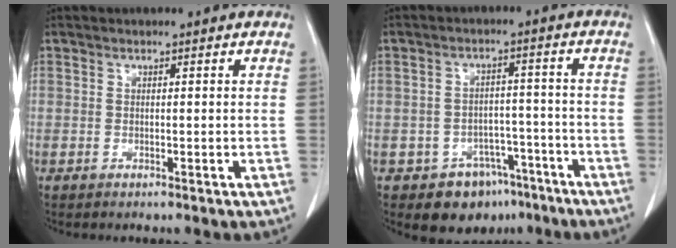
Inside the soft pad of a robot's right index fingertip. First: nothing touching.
{"total": 7.5, "force": [-4.8, 5.5, 1.7], "torque": [-0.010, 0.024, -0.060]}